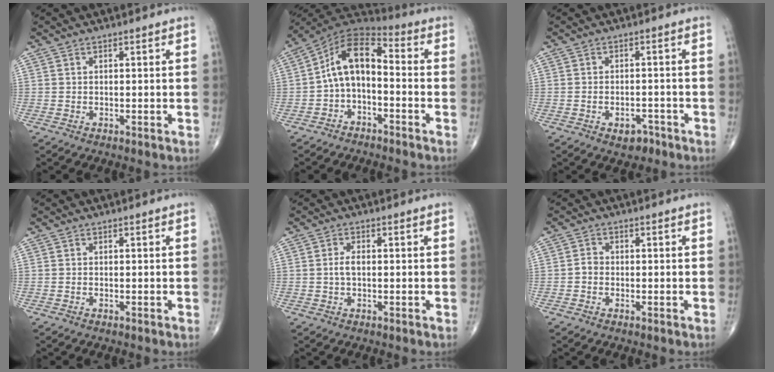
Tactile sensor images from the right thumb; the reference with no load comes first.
{"total": 10.6, "force": [-1.7, 6.1, 8.5], "torque": [-0.133, 0.059, -0.045]}
{"total": 3.7, "force": [-2.1, 2.3, 1.9], "torque": [-0.018, 0.017, -0.025]}
{"total": 0.0}
{"total": 2.1, "force": [-0.1, 1.1, 1.8], "torque": [-0.040, 0.005, -0.003]}
{"total": 1.6, "force": [-0.5, 1.3, 0.8], "torque": [-0.007, 0.005, -0.013]}